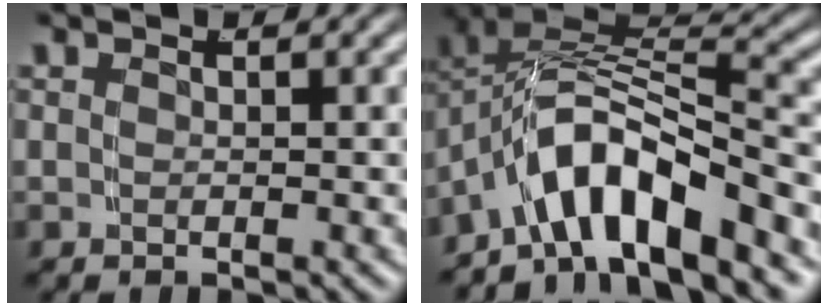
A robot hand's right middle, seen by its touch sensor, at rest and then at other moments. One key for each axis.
{"total": 9.5, "fx": -3.2, "fy": 6.0, "fz": 6.6, "tx": -0.124, "ty": -0.012, "tz": -0.047}